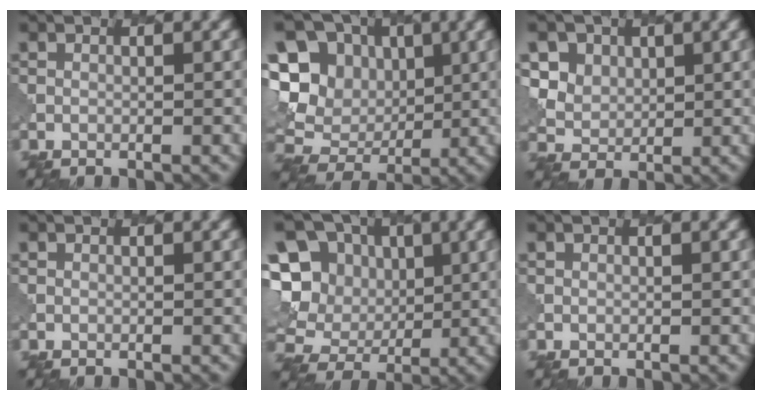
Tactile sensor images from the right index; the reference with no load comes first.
{"total": 14.1, "force": [2.6, 12.4, 6.2], "torque": [-0.161, 0.038, 0.035]}
{"total": 7.5, "force": [3.7, 5.8, 2.9], "torque": [-0.056, 0.013, 0.057]}
{"total": 0.0}
{"total": 14.6, "force": [2.3, 12.8, 6.5], "torque": [-0.177, 0.040, 0.022]}
{"total": 0.6, "force": [0.2, 0.5, 0.1], "torque": [0.000, -0.004, 0.004]}